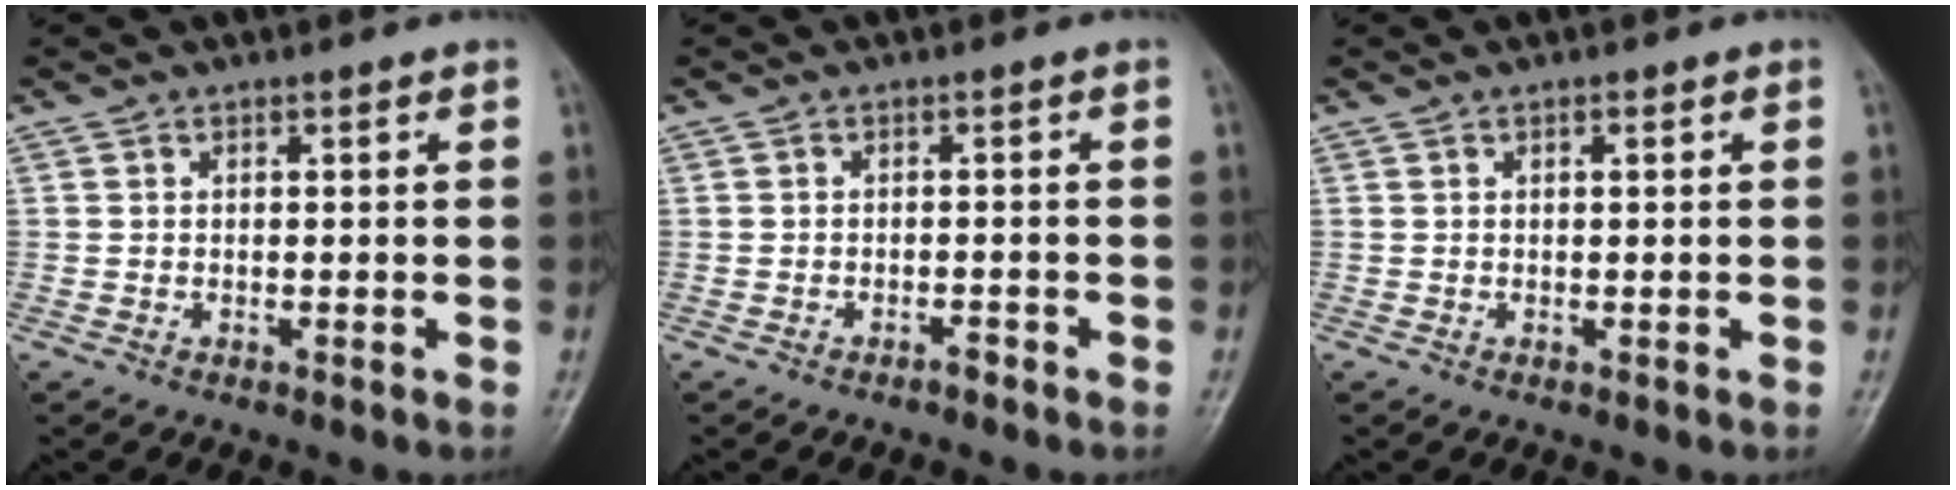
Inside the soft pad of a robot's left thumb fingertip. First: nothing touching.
{"total": 1.1, "force": [-1.0, 0.2, 0.3], "torque": [-0.006, 0.007, -0.015]}
{"total": 0.6, "force": [0.2, 0.2, 0.5], "torque": [-0.010, 0.000, 0.003]}